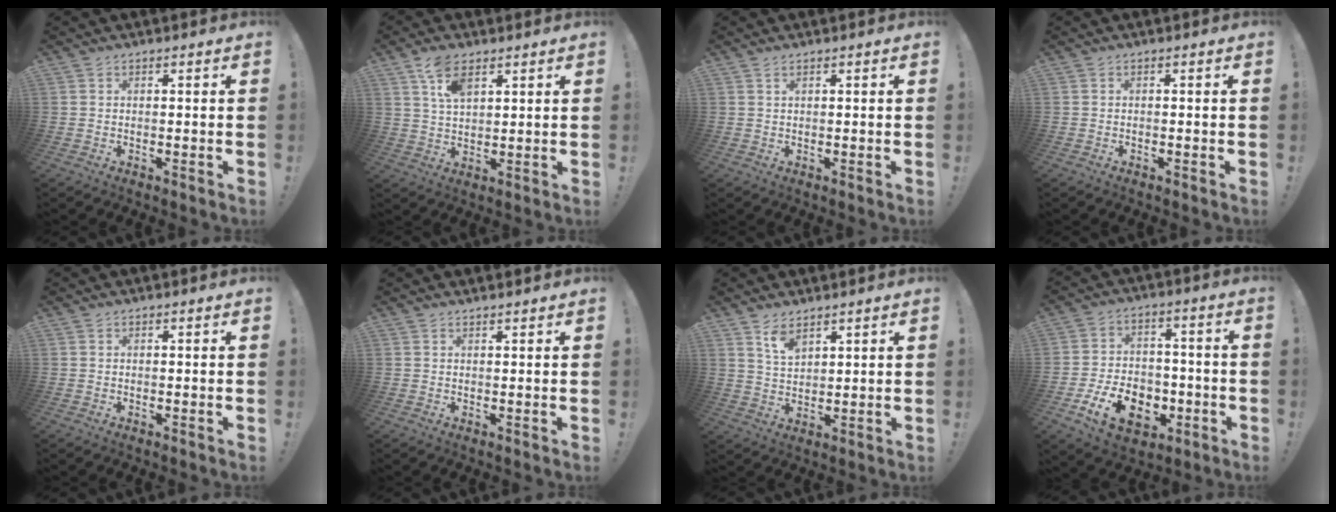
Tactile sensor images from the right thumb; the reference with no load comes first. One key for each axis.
{"total": 7.9, "fx": 4.5, "fy": 3.9, "fz": 5.2, "tx": -0.095, "ty": -0.009, "tz": 0.083}
{"total": 1.0, "fx": 0.5, "fy": 0.3, "fz": 0.7, "tx": -0.015, "ty": 0.002, "tz": 0.010}
{"total": 0.0}
{"total": 0.0}
{"total": 0.9, "fx": 0.9, "fy": -0.2, "fz": 0.2, "tx": 0.011, "ty": -0.008, "tz": 0.014}
{"total": 6.0, "fx": 4.4, "fy": 2.9, "fz": 2.9, "tx": -0.046, "ty": -0.028, "tz": 0.077}
{"total": 14.6, "fx": -6.3, "fy": 9.8, "fz": 8.8, "tx": -0.146, "ty": 0.044, "tz": -0.104}